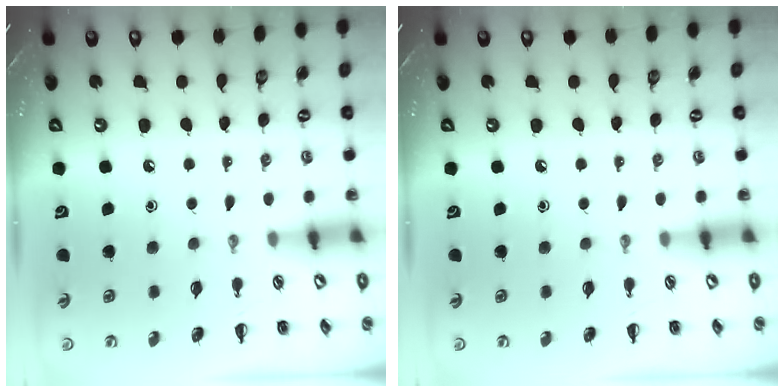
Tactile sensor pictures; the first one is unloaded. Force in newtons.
{"total": 0.0}